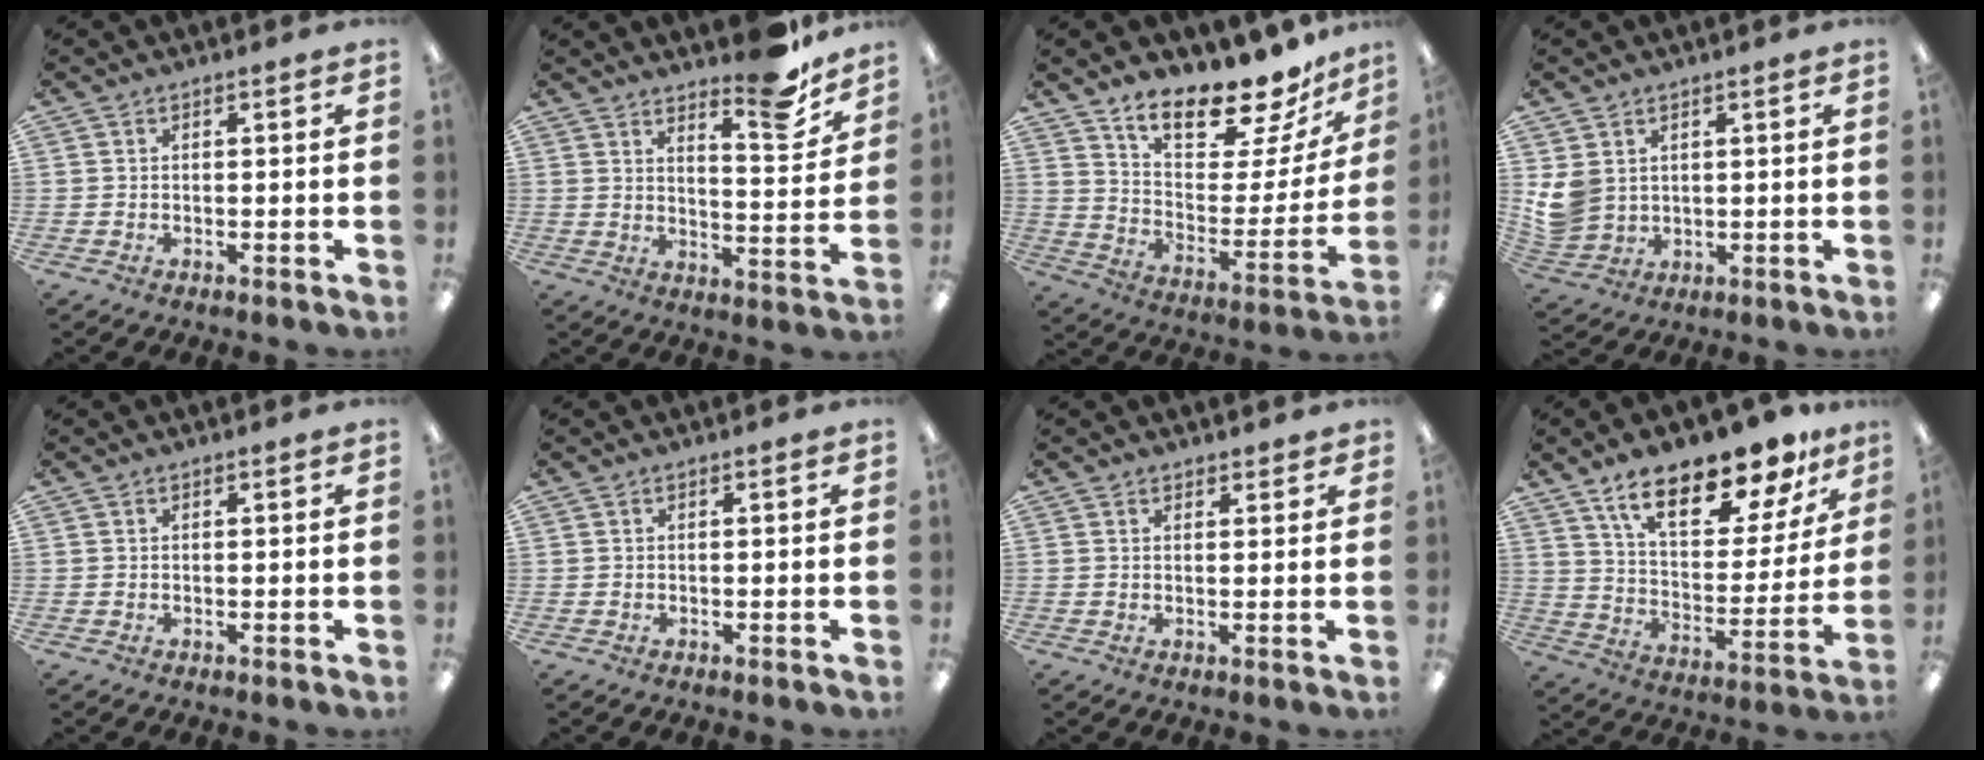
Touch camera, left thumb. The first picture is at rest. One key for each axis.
{"total": 12.2, "fx": 9.9, "fy": 3.2, "fz": 6.5, "tx": -0.067, "ty": -0.080, "tz": 0.164}
{"total": 15.9, "fx": 14.0, "fy": 4.7, "fz": 5.9, "tx": -0.101, "ty": -0.120, "tz": 0.243}
{"total": 6.3, "fx": 2.4, "fy": 5.4, "fz": 2.2, "tx": -0.052, "ty": -0.004, "tz": 0.050}
{"total": 0.0}
{"total": 0.0}
{"total": 1.6, "fx": 1.4, "fy": 0.8, "fz": 0.1, "tx": 0.007, "ty": -0.002, "tz": 0.026}
{"total": 18.6, "fx": 14.0, "fy": 6.6, "fz": 10.4, "tx": -0.172, "ty": -0.081, "tz": 0.236}